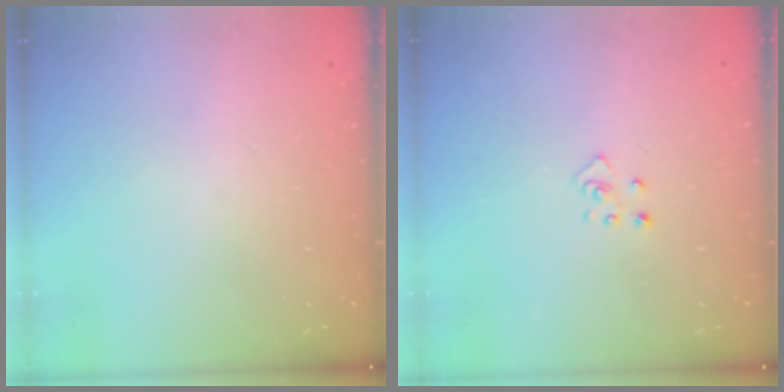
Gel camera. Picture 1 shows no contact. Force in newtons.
{"total": 2.8, "press": 2.8, "slide": 0.3}